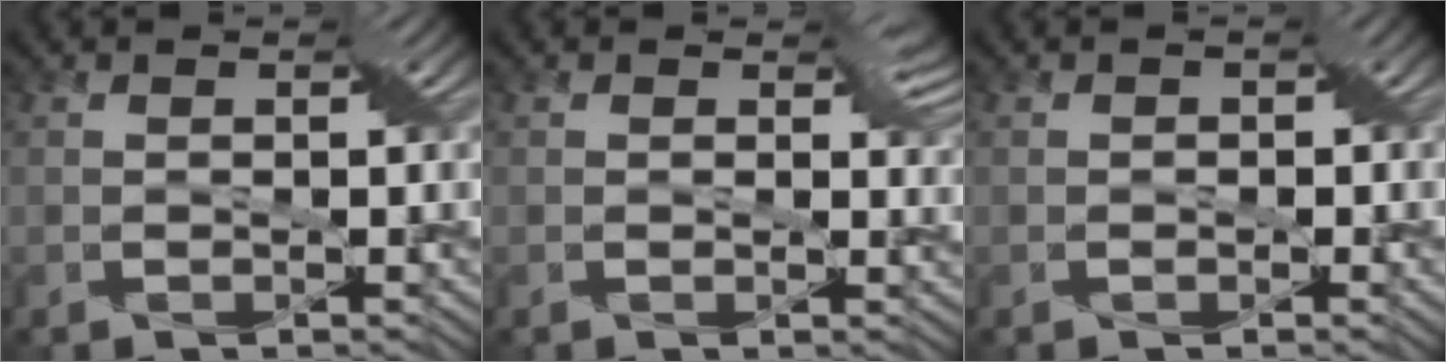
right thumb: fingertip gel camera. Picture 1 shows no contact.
{"total": 1.1, "force": [1.0, 0.4, 0.3], "torque": [-0.007, 0.004, 0.010]}
{"total": 1.1, "force": [-0.3, 1.0, 0.4], "torque": [-0.001, 0.003, -0.008]}